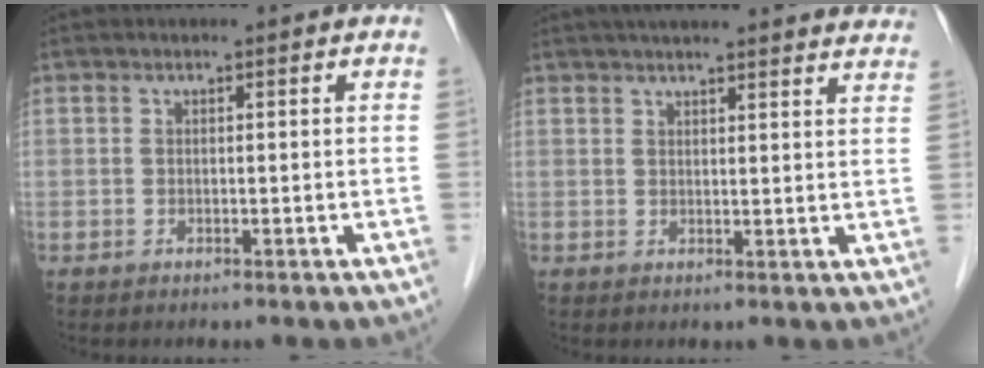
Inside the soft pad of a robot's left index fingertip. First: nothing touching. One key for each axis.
{"total": 20.7, "fx": 18.9, "fy": 2.2, "fz": 8.2, "tx": -0.114, "ty": 0.007, "tz": 0.221}